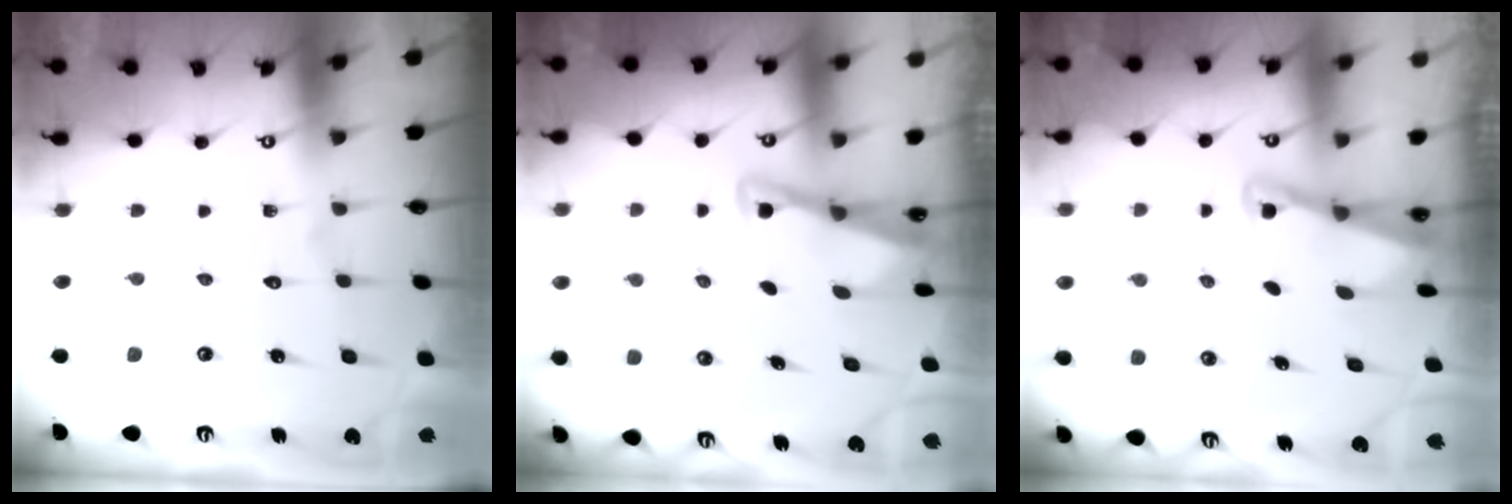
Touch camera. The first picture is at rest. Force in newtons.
{"total": 2.8, "press": 2.8, "slide": 0.4}
{"total": 2.0, "press": 2.0, "slide": 0.4}